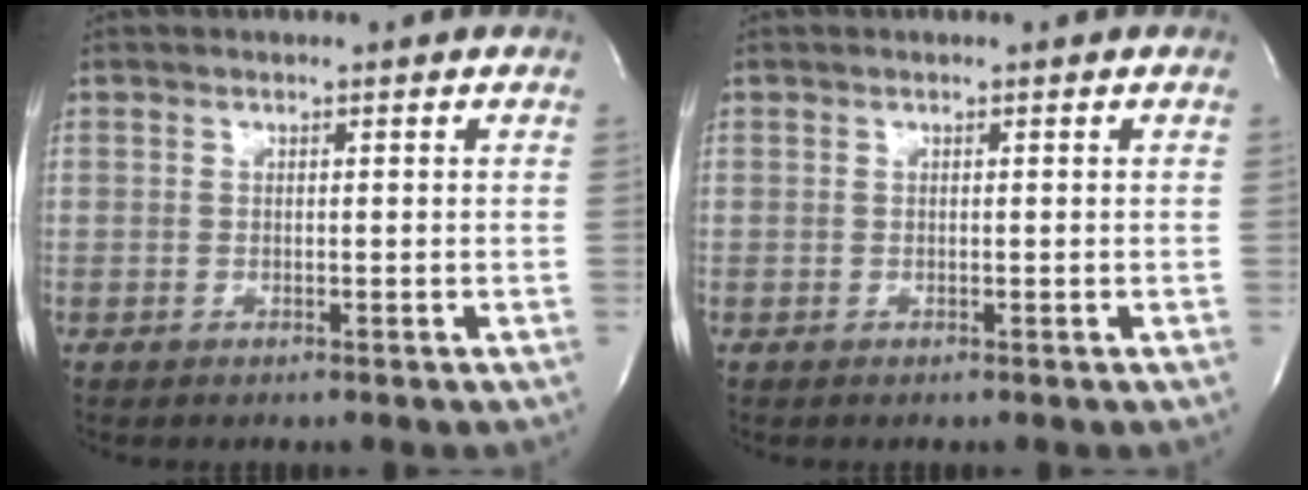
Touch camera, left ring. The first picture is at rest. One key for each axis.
{"total": 0.0}